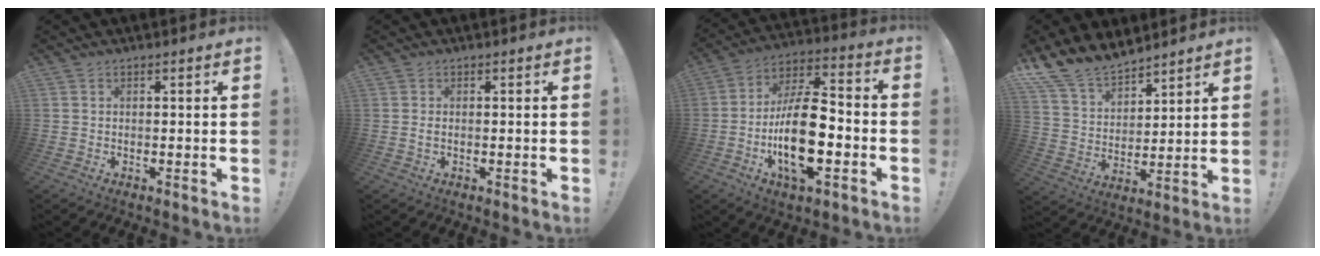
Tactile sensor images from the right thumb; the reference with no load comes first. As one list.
[{"total": 0.8, "force": [0.0, 0.3, 0.8], "torque": [-0.013, 0.000, -0.002]}, {"total": 19.8, "force": [-5.3, 8.8, 16.9], "torque": [-0.304, 0.017, -0.089]}, {"total": 13.4, "force": [11.9, 5.3, 2.9], "torque": [-0.080, -0.092, 0.227]}]